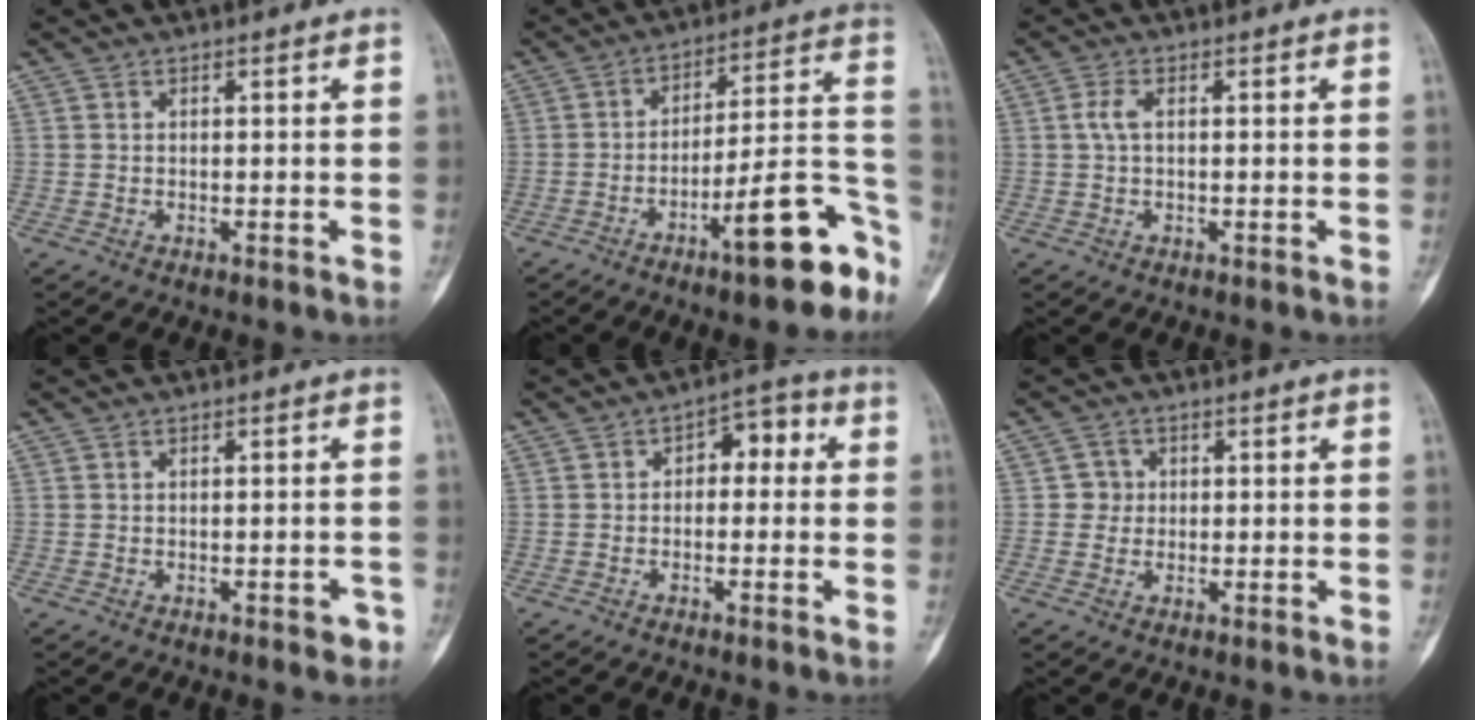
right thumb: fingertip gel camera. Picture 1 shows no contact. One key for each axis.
{"total": 16.7, "fx": -9.1, "fy": 3.9, "fz": 13.5, "tx": -0.162, "ty": 0.076, "tz": -0.134}
{"total": 2.3, "fx": 0.3, "fy": 1.1, "fz": 2.0, "tx": -0.048, "ty": 0.005, "tz": 0.004}
{"total": 2.2, "fx": -1.2, "fy": 1.0, "fz": 1.5, "tx": -0.012, "ty": 0.009, "tz": -0.012}
{"total": 5.4, "fx": 0.2, "fy": 3.5, "fz": 4.1, "tx": -0.027, "ty": 0.029, "tz": -0.009}
{"total": 2.7, "fx": 0.2, "fy": 2.6, "fz": 0.3, "tx": 0.016, "ty": 0.007, "tz": -0.003}